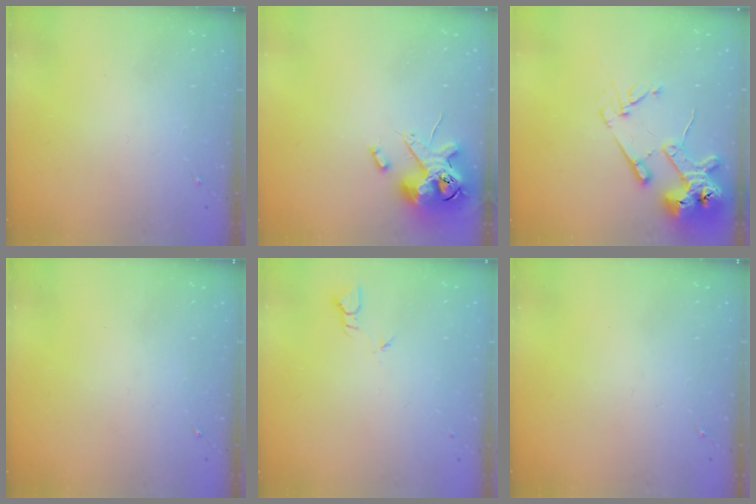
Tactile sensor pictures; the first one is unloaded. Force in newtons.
{"total": 14.5, "press": 14.3, "slide": 2.4}
{"total": 16.8, "press": 16.7, "slide": 1.9}
{"total": 0.0}
{"total": 2.0, "press": 2.0, "slide": 0.1}
{"total": 0.0}